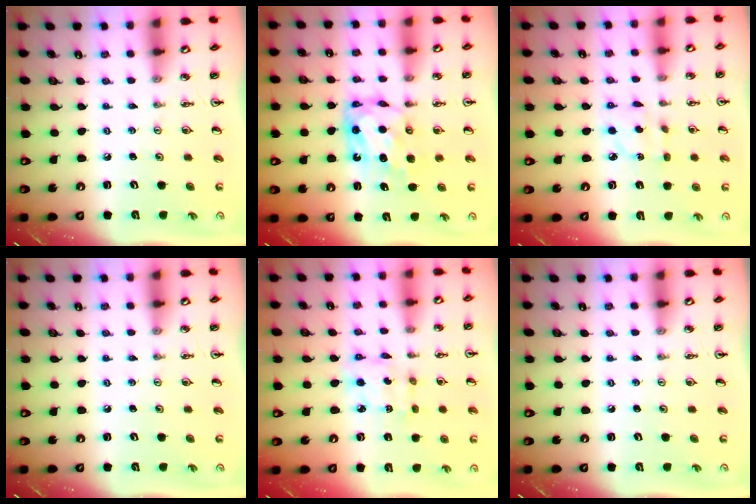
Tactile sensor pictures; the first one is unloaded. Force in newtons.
{"total": 7.7, "press": 7.7, "slide": 0.8}
{"total": 3.4, "press": 3.4, "slide": 0.1}
{"total": 0.0}
{"total": 4.2, "press": 4.2, "slide": 0.3}
{"total": 0.0}